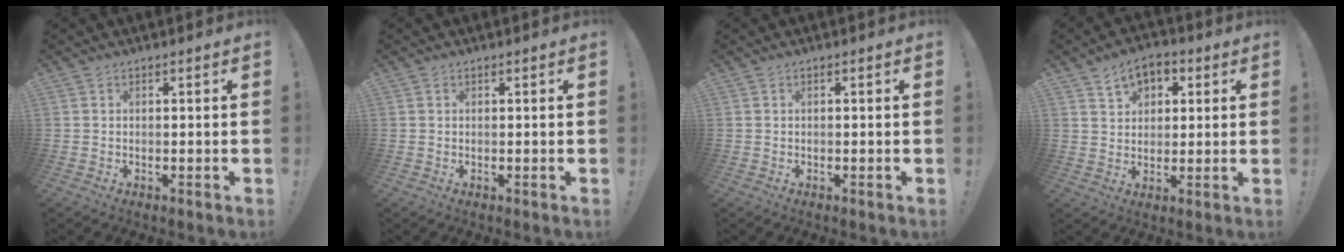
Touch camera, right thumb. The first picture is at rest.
{"total": 0.0}
{"total": 0.0}
{"total": 7.5, "force": [3.7, 5.4, 3.7], "torque": [-0.049, -0.013, 0.067]}